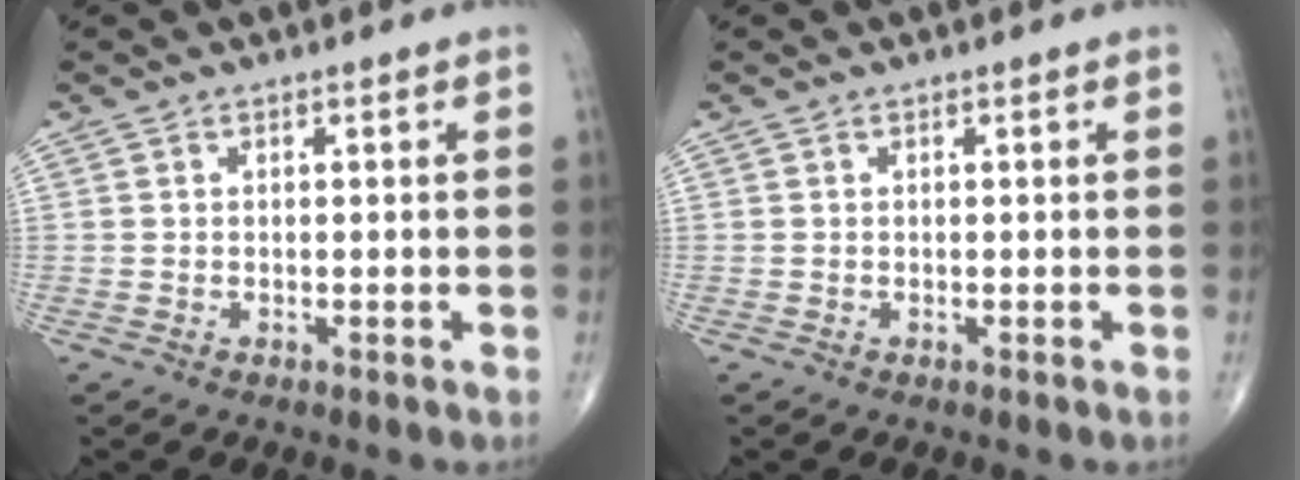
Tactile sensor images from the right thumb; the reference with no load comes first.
{"total": 0.0}